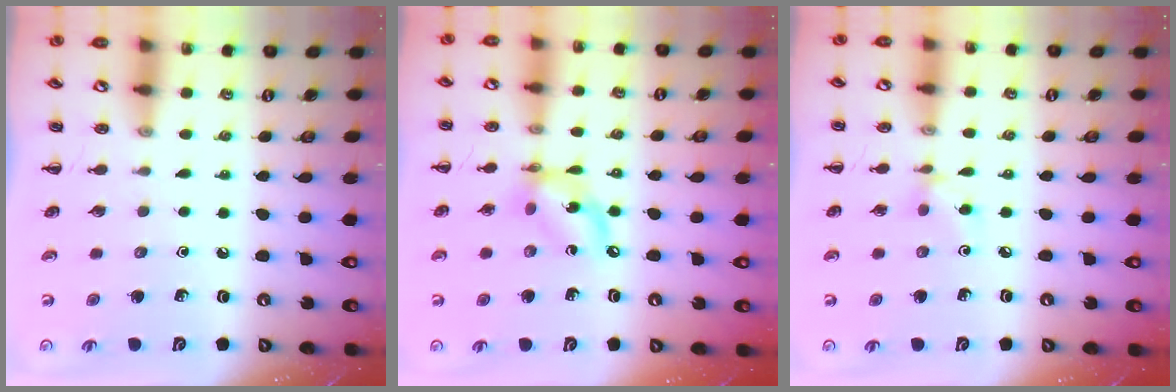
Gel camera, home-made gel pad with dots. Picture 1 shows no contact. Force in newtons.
{"total": 10.3, "press": 10.0, "slide": 2.5}
{"total": 3.9, "press": 3.8, "slide": 0.8}